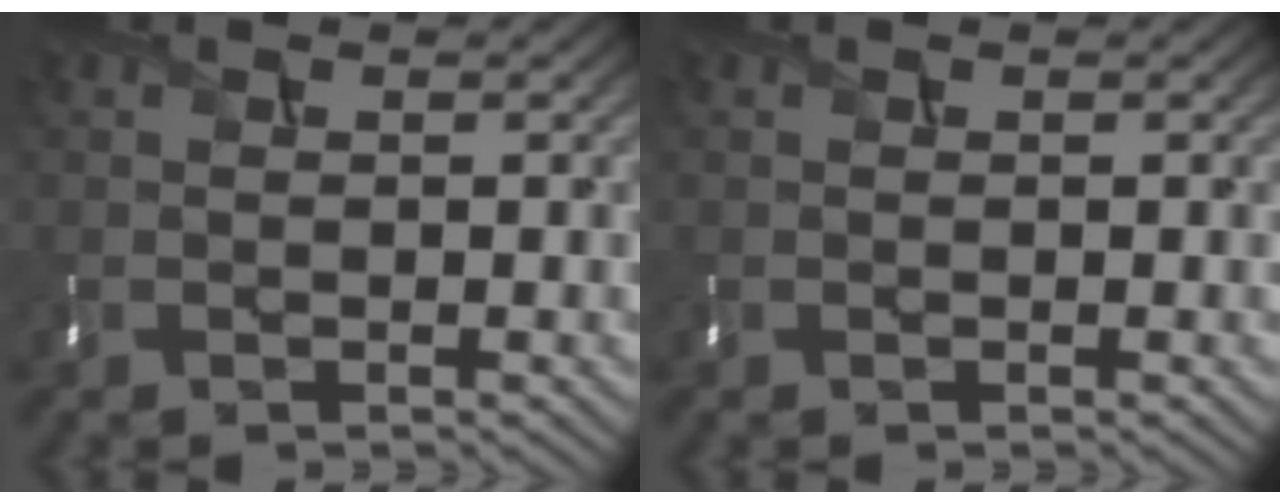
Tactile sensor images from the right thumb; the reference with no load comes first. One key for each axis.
{"total": 0.0}